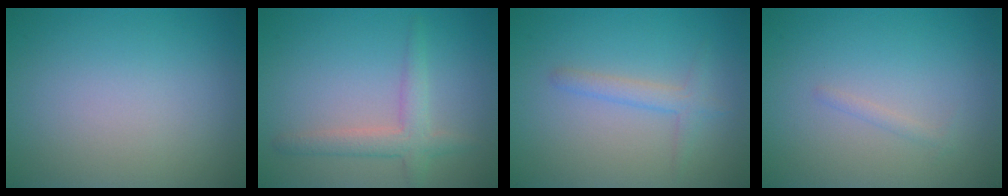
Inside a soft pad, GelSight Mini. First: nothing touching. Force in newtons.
{"total": 2.9, "press": 2.8, "slide": 0.1}
{"total": 1.8, "press": 1.8, "slide": 0.1}
{"total": 0.6, "press": 0.6, "slide": 0.0}